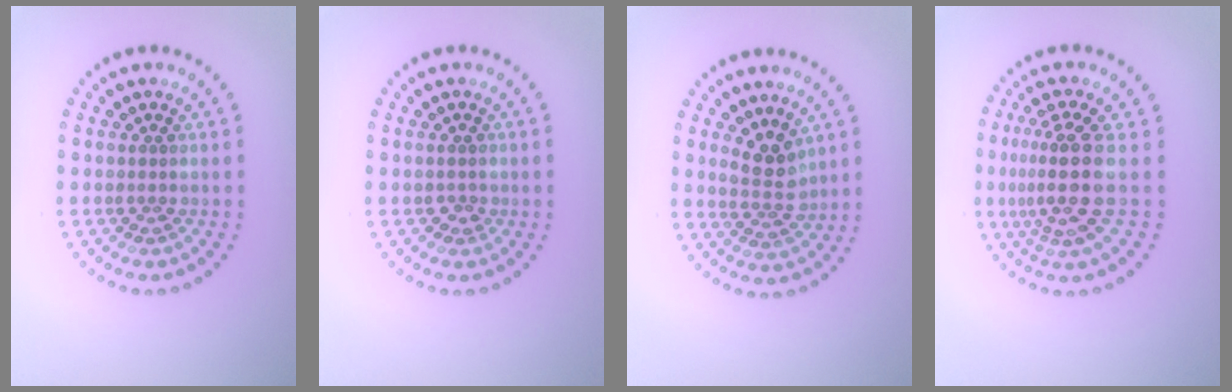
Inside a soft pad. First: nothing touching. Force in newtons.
{"total": 0.9, "press": 0.9, "slide": 0.2}
{"total": 2.8, "press": 2.5, "slide": 1.2}
{"total": 4.3, "press": 3.4, "slide": 2.7}